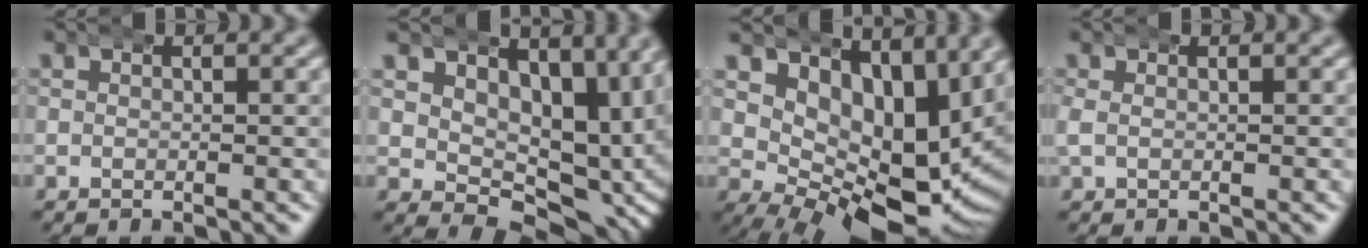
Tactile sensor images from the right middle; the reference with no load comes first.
{"total": 7.8, "force": [3.5, 4.5, 5.3], "torque": [-0.051, -0.015, 0.062]}
{"total": 11.7, "force": [2.6, 6.1, 9.6], "torque": [-0.145, -0.033, 0.060]}
{"total": 0.8, "force": [-0.1, 0.7, 0.5], "torque": [-0.022, -0.003, 0.001]}